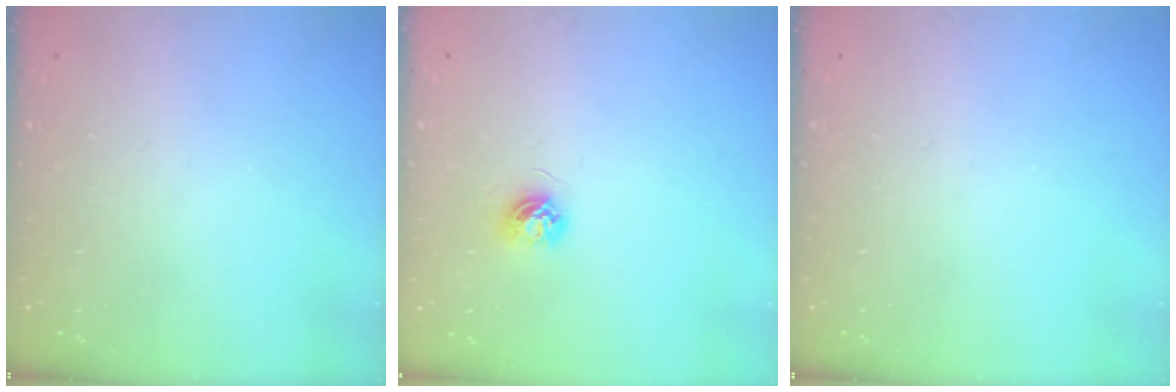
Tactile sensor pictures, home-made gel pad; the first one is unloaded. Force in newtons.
{"total": 4.2, "press": 4.2, "slide": 0.4}
{"total": 0.0}